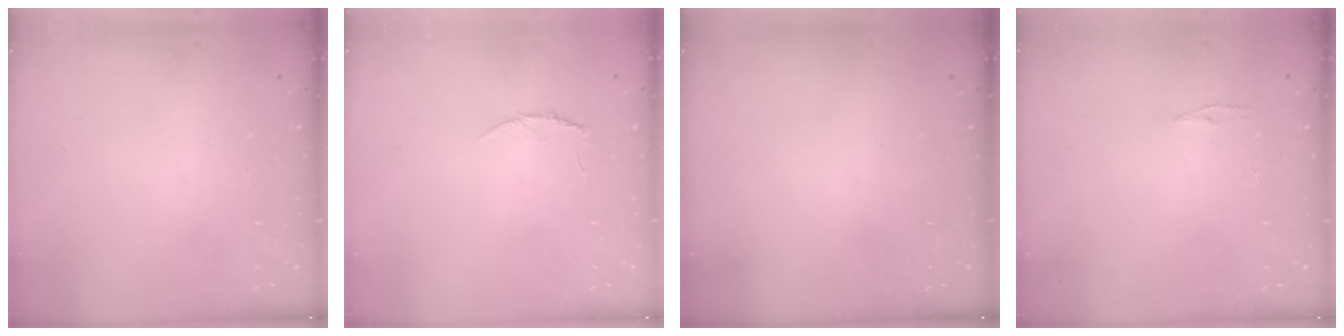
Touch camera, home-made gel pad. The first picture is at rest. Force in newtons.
{"total": 3.7, "press": 3.6, "slide": 0.4}
{"total": 0.0}
{"total": 3.8, "press": 3.7, "slide": 0.5}